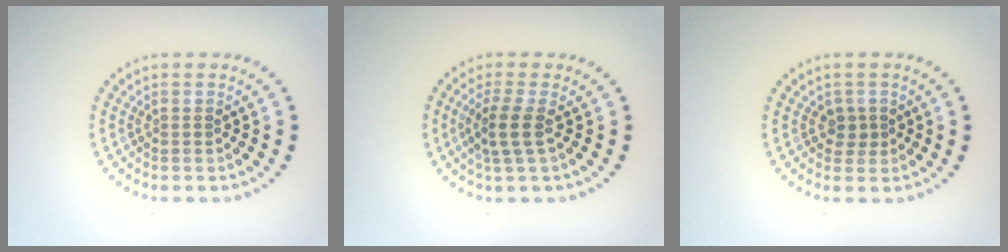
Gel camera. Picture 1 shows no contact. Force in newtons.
{"total": 2.4, "press": 1.9, "slide": 1.4}
{"total": 1.3, "press": 1.1, "slide": 0.7}